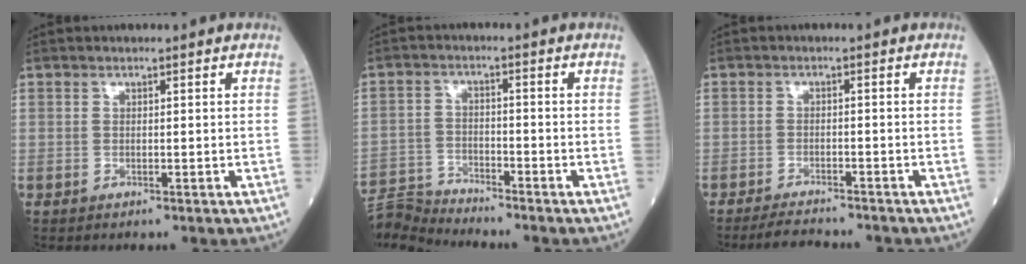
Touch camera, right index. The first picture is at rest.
{"total": 6.5, "force": [-6.3, -1.2, -1.2], "torque": [0.018, -0.001, -0.122]}
{"total": 5.5, "force": [-5.2, 0.5, 1.6], "torque": [-0.027, -0.016, -0.086]}